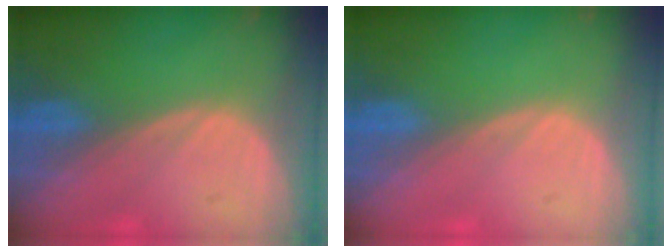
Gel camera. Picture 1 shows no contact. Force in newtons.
{"total": 0.0}